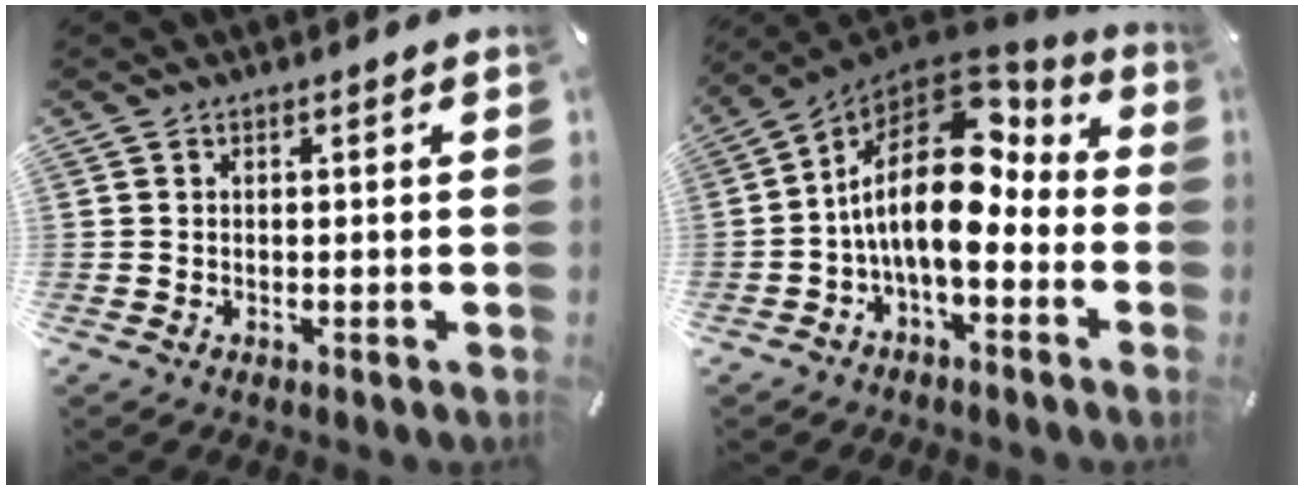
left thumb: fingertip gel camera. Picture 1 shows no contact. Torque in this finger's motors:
{"motor_torque": [1.68, 3.33, 1.67, -0.97, 0.63]}